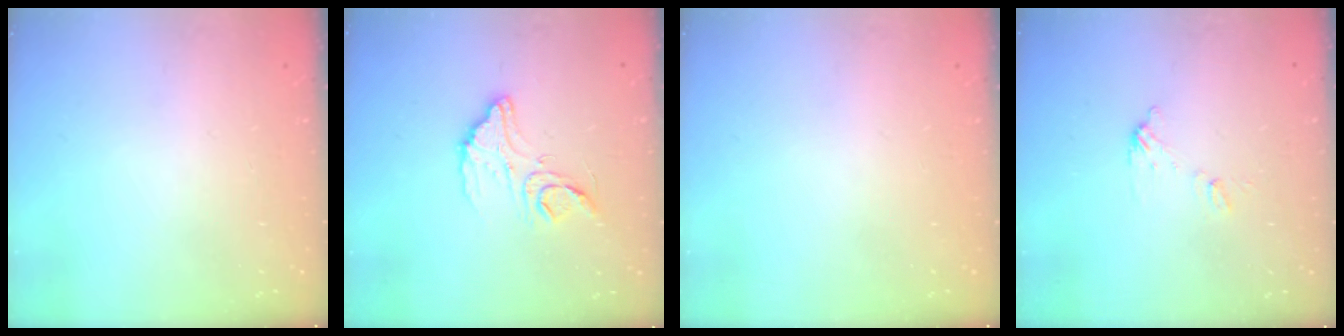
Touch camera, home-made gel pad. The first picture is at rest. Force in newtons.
{"total": 13.1, "press": 13.1, "slide": 0.8}
{"total": 0.0}
{"total": 5.8, "press": 5.8, "slide": 0.2}